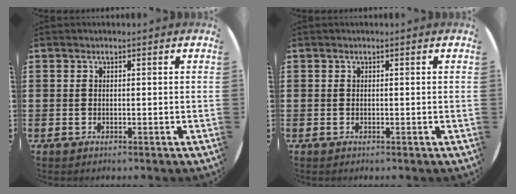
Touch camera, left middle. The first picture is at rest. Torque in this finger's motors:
{"motor_torque": [0.00, 0.00, 0.00, 0.00]}